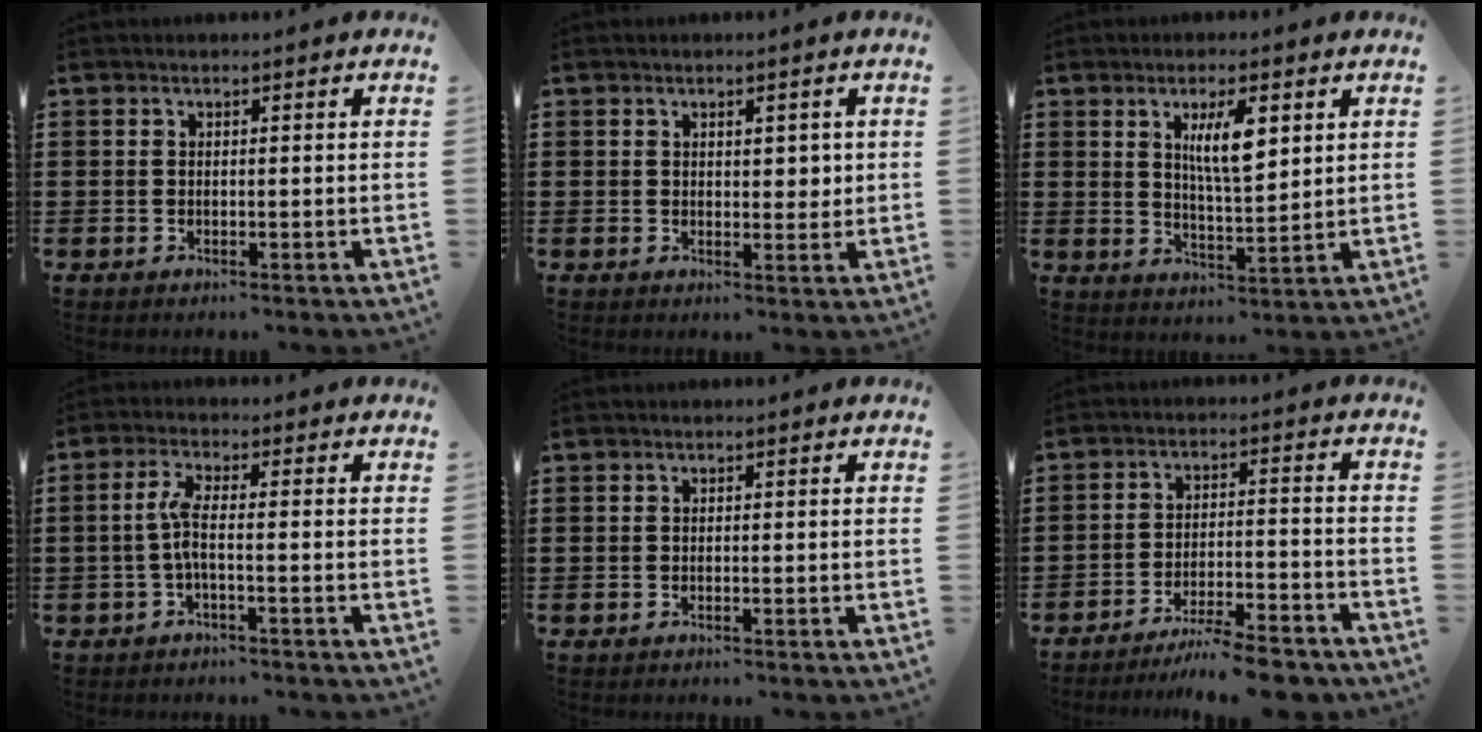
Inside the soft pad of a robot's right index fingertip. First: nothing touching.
{"total": 2.4, "force": [0.8, 1.4, 1.8], "torque": [-0.020, 0.001, 0.010]}
{"total": 6.8, "force": [2.5, 2.0, 5.9], "torque": [-0.115, 0.003, 0.040]}
{"total": 3.9, "force": [-0.9, 0.8, 3.7], "torque": [-0.092, -0.004, -0.027]}
{"total": 0.0}
{"total": 6.8, "force": [-6.1, 0.2, 3.0], "torque": [-0.052, 0.000, -0.116]}